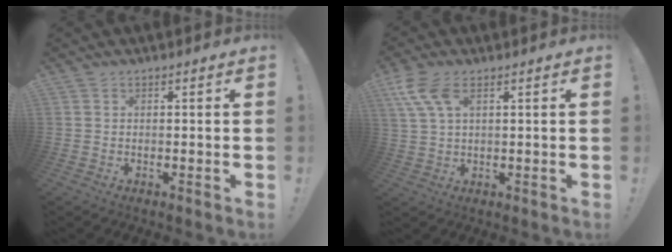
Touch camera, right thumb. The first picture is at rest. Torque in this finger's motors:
{"motor_torque": [-0.25, 0.30, 0.57, 0.40, 0.04]}